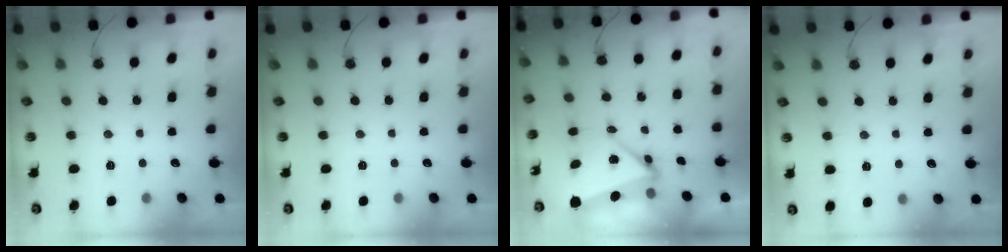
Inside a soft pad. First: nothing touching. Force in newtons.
{"total": 0.0}
{"total": 6.2, "press": 5.9, "slide": 2.0}
{"total": 3.4, "press": 2.7, "slide": 2.1}